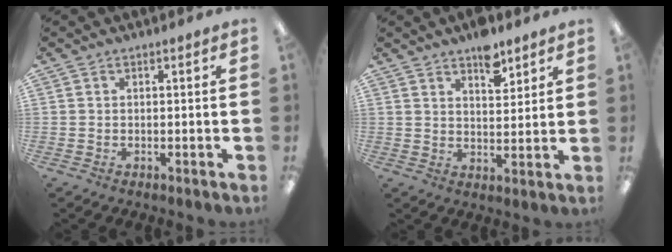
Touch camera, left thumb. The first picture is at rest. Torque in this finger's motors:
{"motor_torque": [1.02, 0.22, 0.58, -0.65, 0.02]}